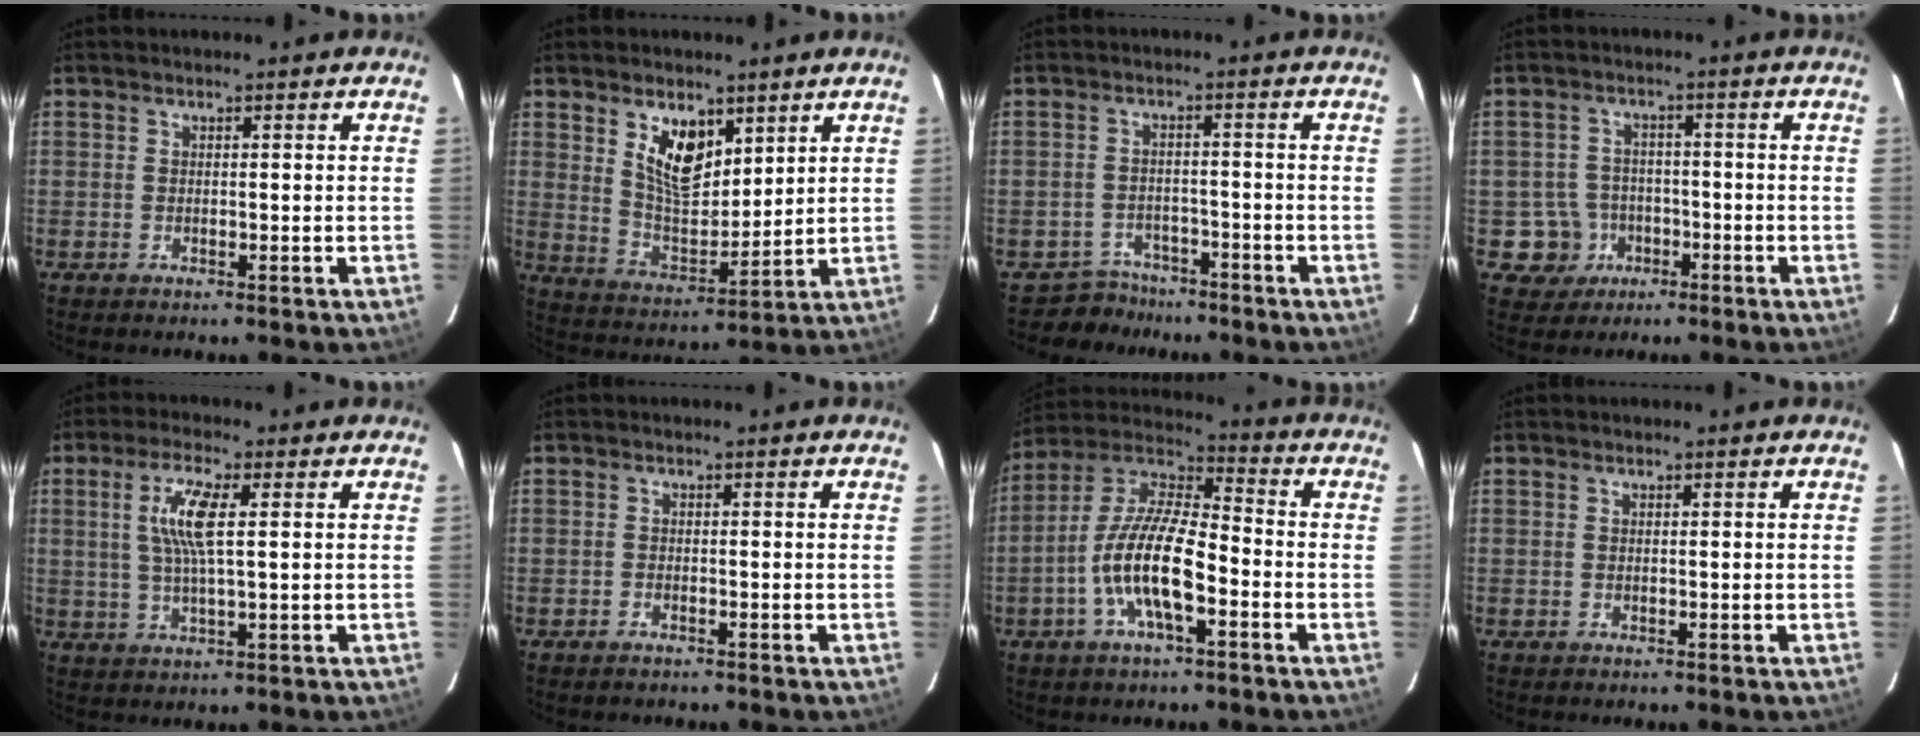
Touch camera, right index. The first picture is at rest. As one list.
[{"total": 10.1, "force": [5.1, 5.2, 6.9], "torque": [-0.121, 0.002, 0.107]}, {"total": 4.8, "force": [-3.8, 2.8, -0.7], "torque": [0.002, 0.018, -0.061]}, {"total": 6.2, "force": [-2.5, 5.6, 0.4], "torque": [-0.024, 0.024, -0.032]}, {"total": 7.3, "force": [1.5, 1.2, 7.1], "torque": [-0.140, 0.004, 0.029]}, {"total": 1.2, "force": [-1.0, 0.5, 0.2], "torque": [-0.009, 0.002, -0.019]}, {"total": 13.6, "force": [-4.9, 4.1, 12.0], "torque": [-0.246, -0.001, -0.097]}, {"total": 0.0}]